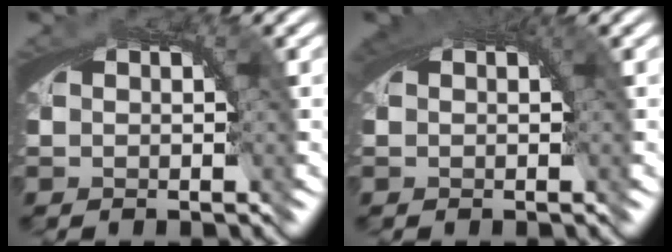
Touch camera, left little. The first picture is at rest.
{"total": 1.1, "force": [0.4, 0.7, 0.7], "torque": [-0.012, -0.005, 0.007]}